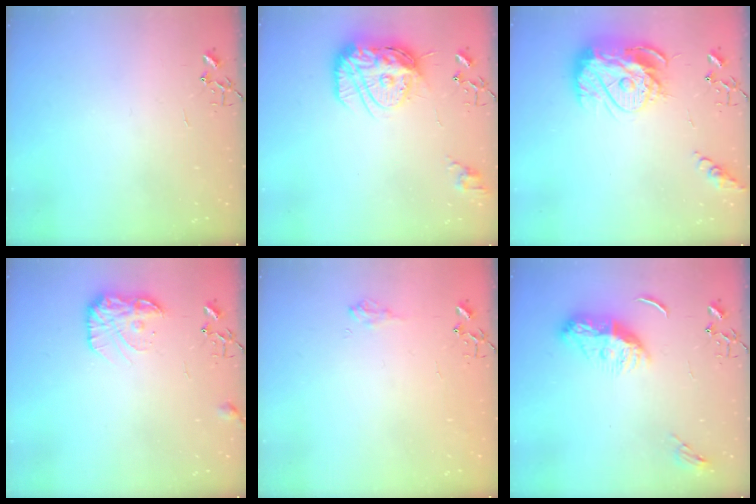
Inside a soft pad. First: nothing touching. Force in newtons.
{"total": 19.4, "press": 19.4, "slide": 1.7}
{"total": 17.4, "press": 17.3, "slide": 1.8}
{"total": 12.4, "press": 12.4, "slide": 0.5}
{"total": 7.4, "press": 7.4, "slide": 0.9}
{"total": 12.0, "press": 11.9, "slide": 0.3}